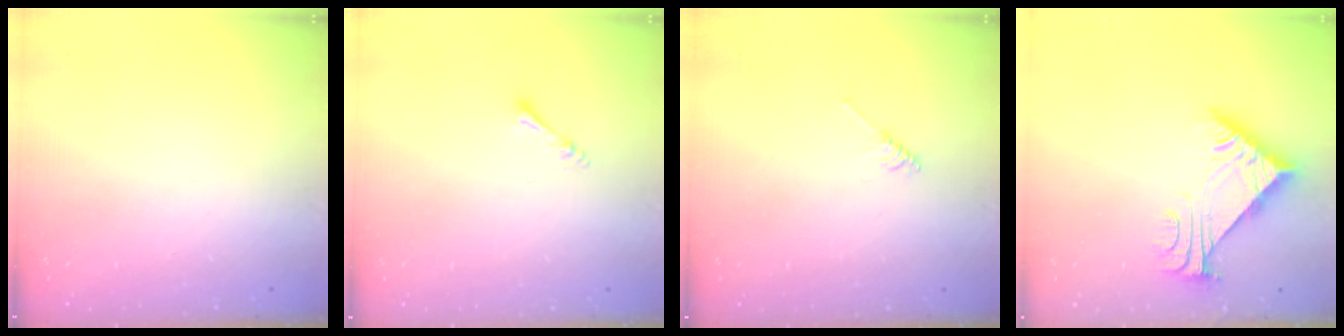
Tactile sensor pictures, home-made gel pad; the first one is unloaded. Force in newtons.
{"total": 2.2, "press": 2.1, "slide": 0.4}
{"total": 2.2, "press": 2.2, "slide": 0.5}
{"total": 7.0, "press": 7.0, "slide": 0.3}